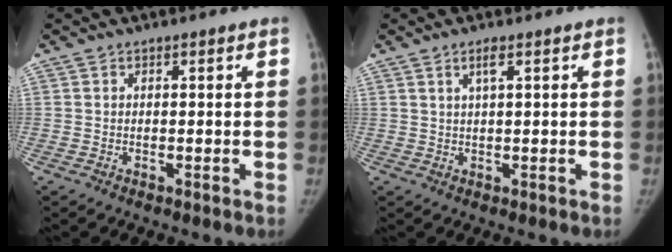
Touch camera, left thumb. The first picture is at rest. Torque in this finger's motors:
{"motor_torque": [-0.29, -0.14, -0.09, 0.34, 0.00]}